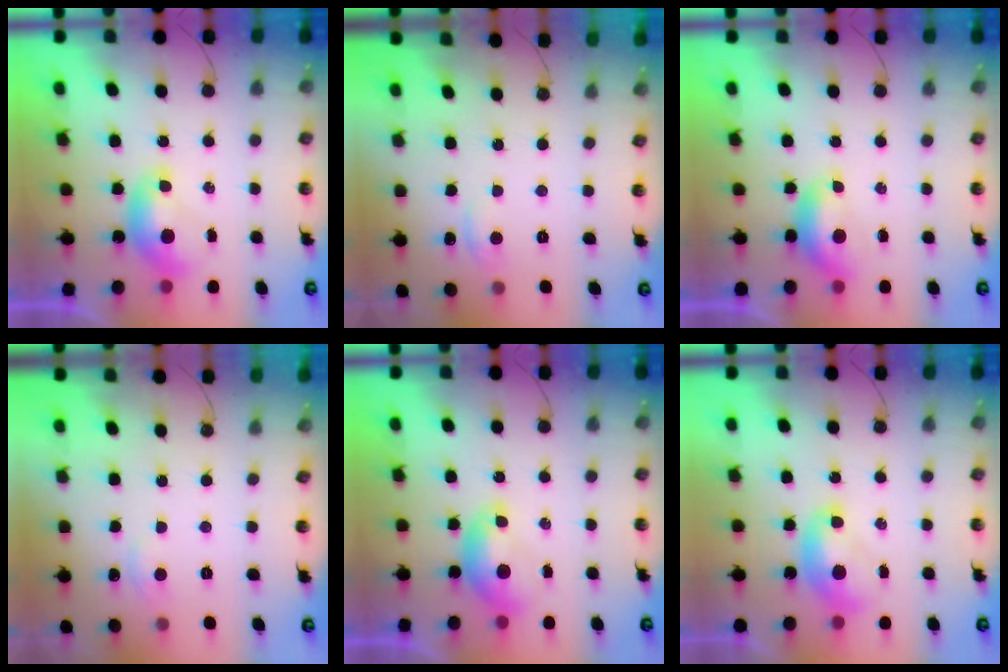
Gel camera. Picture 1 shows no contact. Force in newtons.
{"total": 1.2, "press": 1.0, "slide": 0.7}
{"total": 0.9, "press": 0.7, "slide": 0.6}
{"total": 3.7, "press": 3.6, "slide": 0.3}
{"total": 0.0}
{"total": 1.2, "press": 1.2, "slide": 0.0}